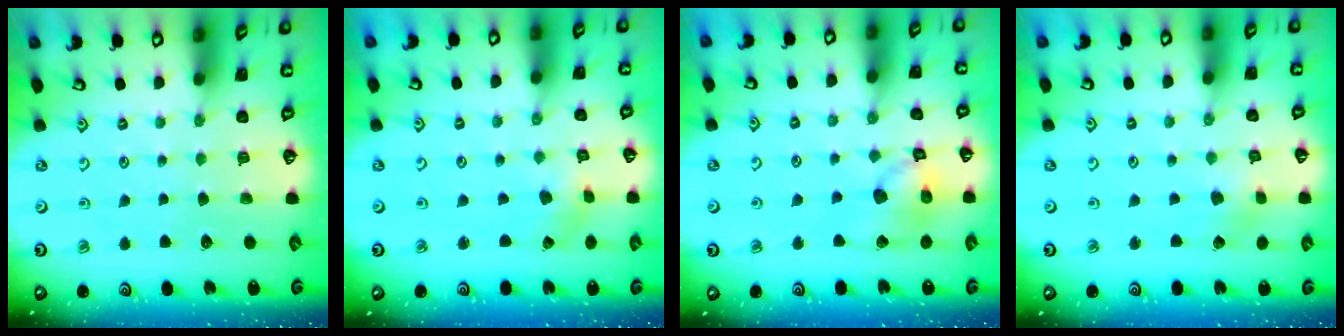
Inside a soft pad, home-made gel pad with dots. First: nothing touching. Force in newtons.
{"total": 1.5, "press": 1.5, "slide": 0.3}
{"total": 14.1, "press": 14.0, "slide": 1.8}
{"total": 2.6, "press": 2.6, "slide": 0.4}